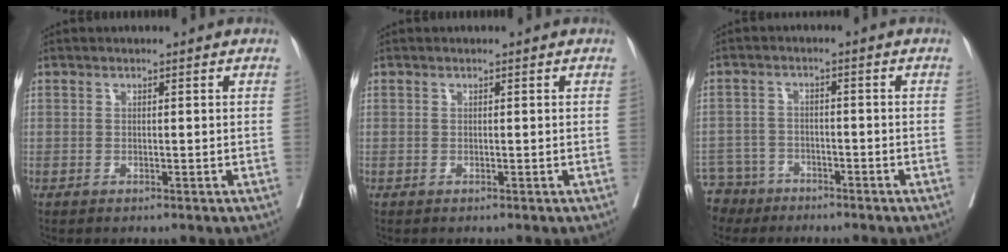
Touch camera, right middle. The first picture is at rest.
{"total": 0.0}
{"total": 5.9, "force": [-5.1, 3.0, -0.4], "torque": [0.004, -0.006, -0.094]}